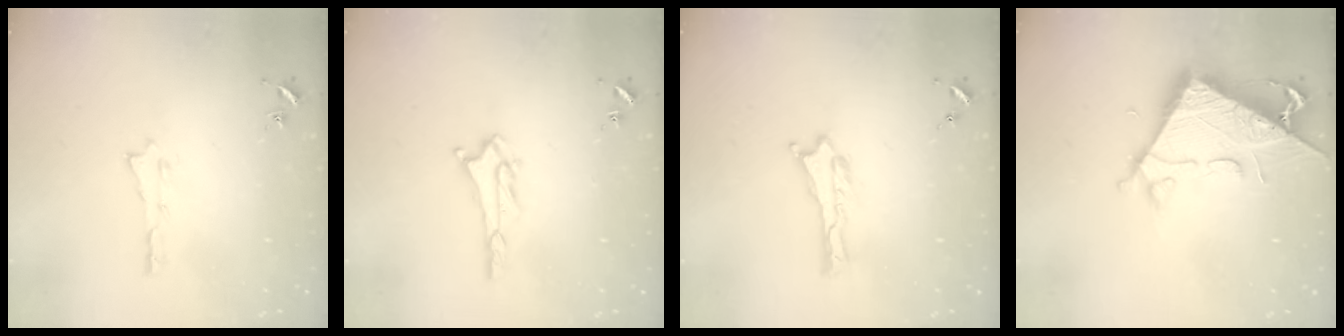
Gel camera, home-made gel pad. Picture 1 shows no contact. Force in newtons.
{"total": 2.4, "press": 2.4, "slide": 0.4}
{"total": 0.0}
{"total": 8.4, "press": 8.3, "slide": 0.8}